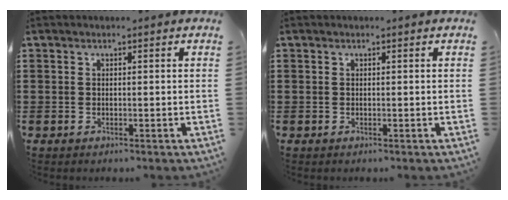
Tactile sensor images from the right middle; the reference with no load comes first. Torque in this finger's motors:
{"motor_torque": [0.00, 0.00, 0.02, -0.01]}